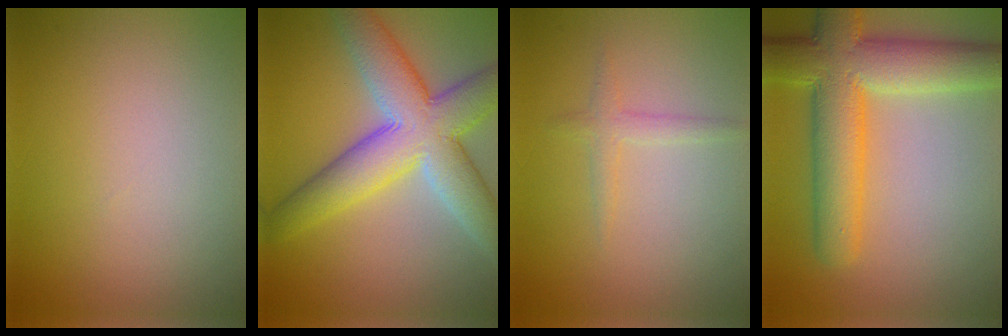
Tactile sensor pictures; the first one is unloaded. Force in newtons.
{"total": 9.4, "press": 9.4, "slide": 0.6}
{"total": 1.4, "press": 1.4, "slide": 0.1}
{"total": 9.5, "press": 9.4, "slide": 0.4}